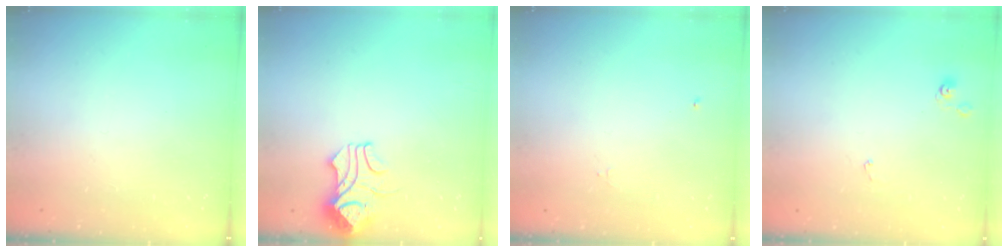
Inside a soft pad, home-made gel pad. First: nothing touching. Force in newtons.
{"total": 4.8, "press": 4.8, "slide": 0.1}
{"total": 0.6, "press": 0.5, "slide": 0.2}
{"total": 0.0}